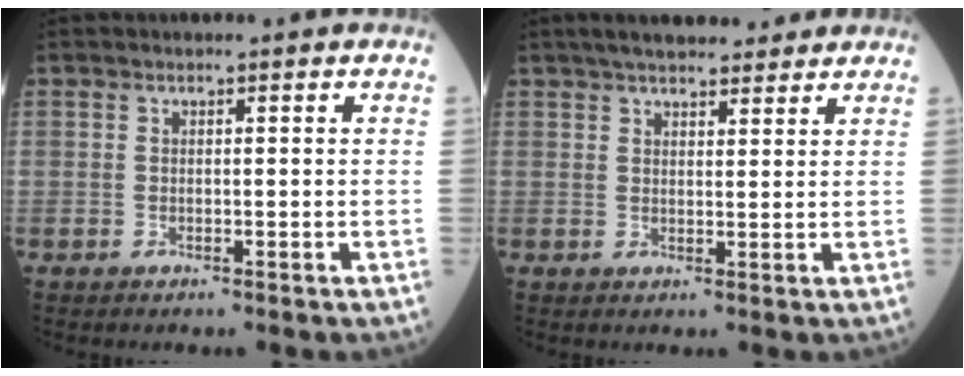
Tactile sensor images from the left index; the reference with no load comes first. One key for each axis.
{"total": 9.3, "fx": 7.9, "fy": 2.6, "fz": 4.2, "tx": -0.056, "ty": 0.025, "tz": 0.114}